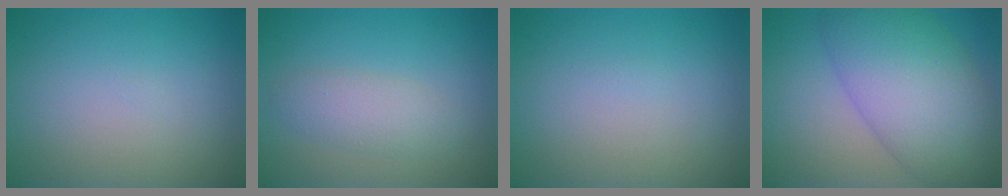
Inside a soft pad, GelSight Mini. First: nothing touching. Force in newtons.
{"total": 2.6, "press": 2.6, "slide": 0.1}
{"total": 0.0}
{"total": 9.8, "press": 9.7, "slide": 0.2}